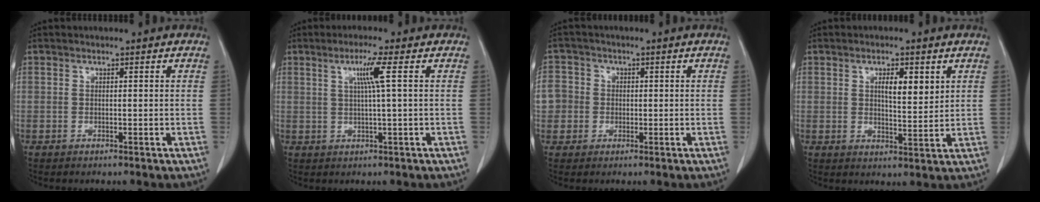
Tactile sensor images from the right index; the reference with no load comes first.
{"total": 4.2, "force": [1.2, -1.0, 3.9], "torque": [-0.077, 0.000, 0.025]}
{"total": 5.7, "force": [-0.4, 5.6, 1.2], "torque": [-0.034, 0.022, -0.007]}
{"total": 4.9, "force": [2.0, 1.4, 4.2], "torque": [-0.070, -0.003, 0.034]}